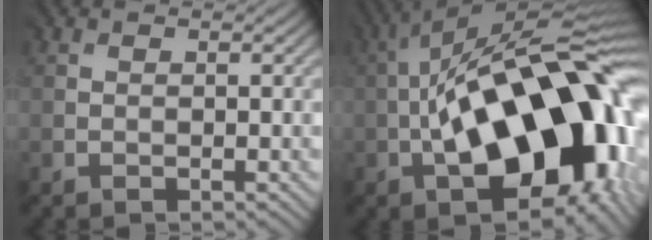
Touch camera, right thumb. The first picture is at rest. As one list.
[{"total": 21.0, "force": [-4.4, 9.8, 18.0], "torque": [-0.291, 0.007, -0.070]}]